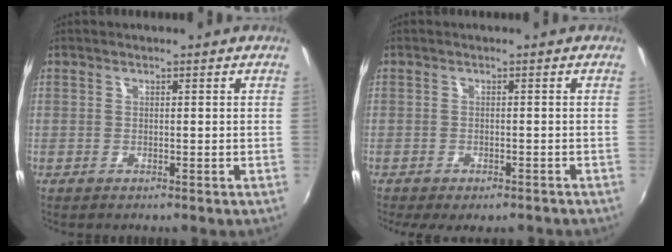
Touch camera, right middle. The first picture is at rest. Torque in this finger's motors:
{"motor_torque": [1.17, -0.97, 0.23, 0.07]}